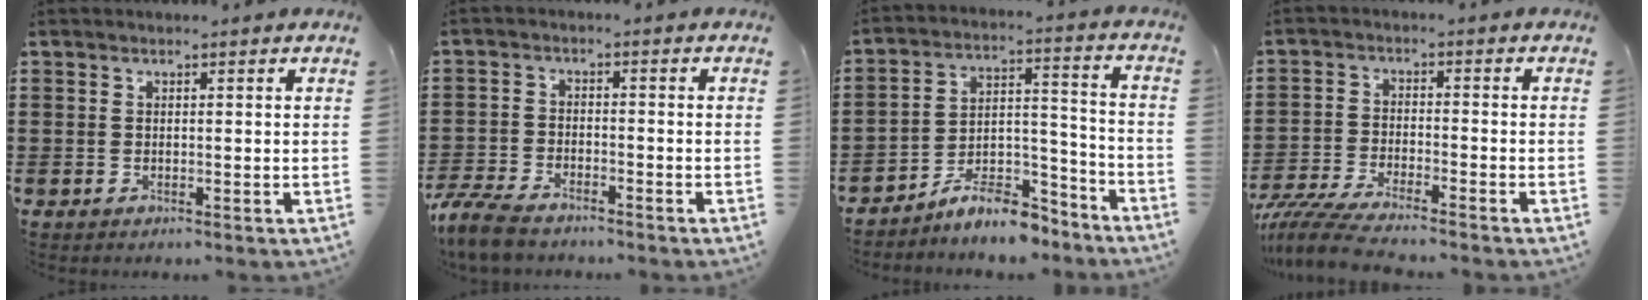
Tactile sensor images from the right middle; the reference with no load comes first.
{"total": 5.4, "force": [-4.8, 1.2, 2.0], "torque": [-0.055, 0.001, -0.099]}
{"total": 8.5, "force": [-7.8, 1.9, 3.0], "torque": [-0.041, 0.024, -0.144]}
{"total": 5.8, "force": [-5.4, 0.2, 2.1], "torque": [-0.058, -0.013, -0.110]}